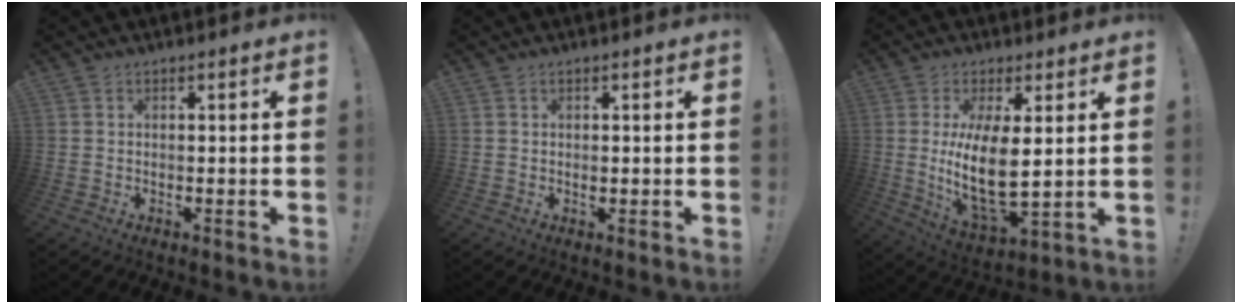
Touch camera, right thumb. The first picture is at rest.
{"total": 0.7, "force": [-0.1, 0.5, 0.4], "torque": [-0.005, 0.000, -0.003]}
{"total": 14.4, "force": [2.1, 5.6, 13.1], "torque": [-0.253, -0.031, 0.036]}